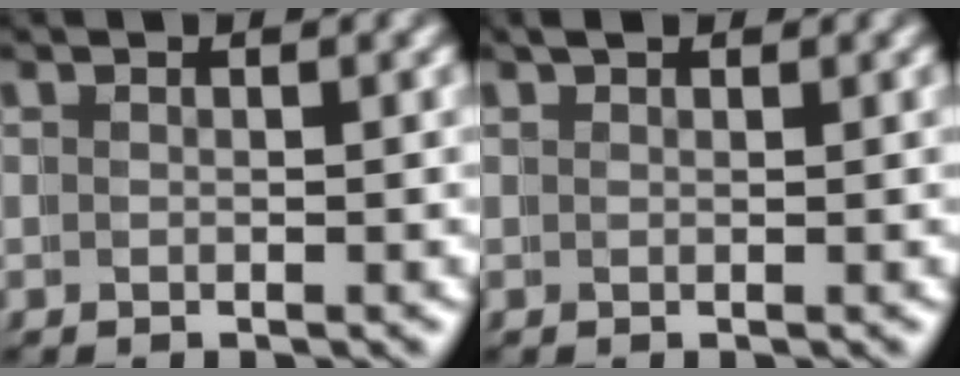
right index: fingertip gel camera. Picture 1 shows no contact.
{"total": 1.0, "force": [0.9, -0.2, 0.4], "torque": [-0.004, 0.003, 0.014]}